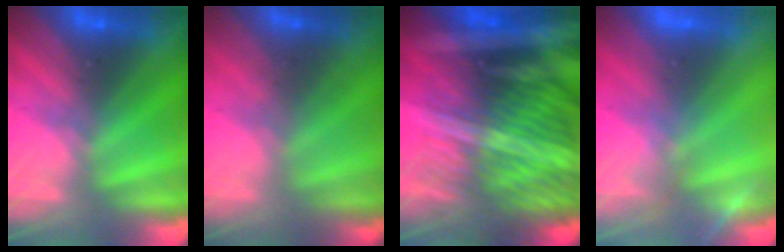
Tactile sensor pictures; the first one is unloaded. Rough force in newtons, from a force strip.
{"total": 1.8}
{"total": 9.7}
{"total": 2.9}